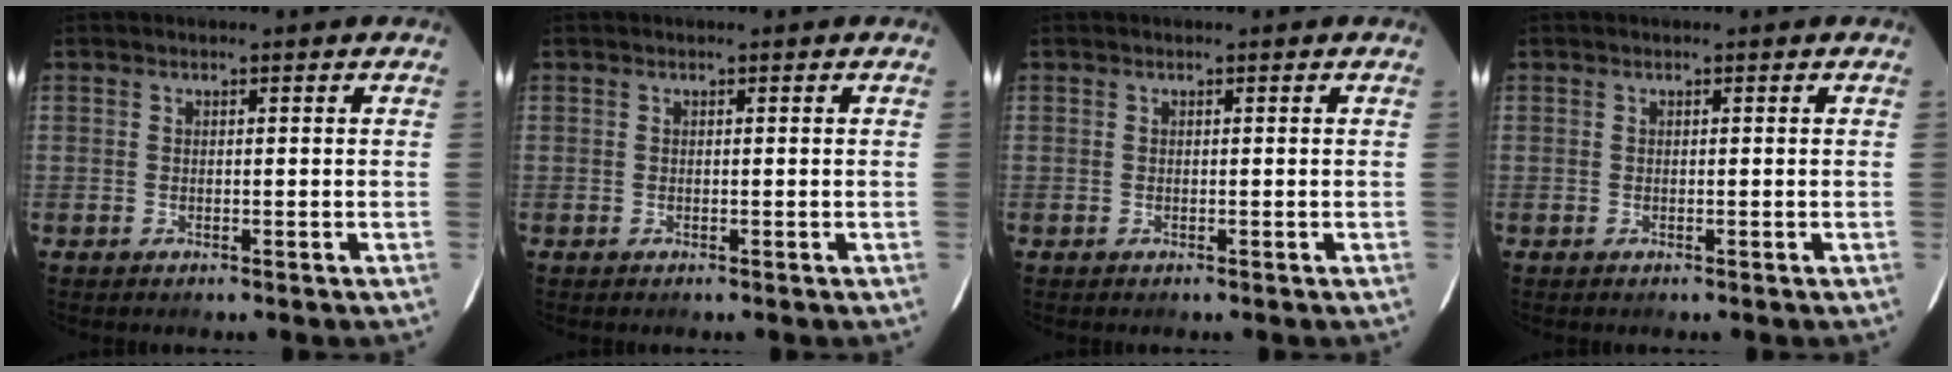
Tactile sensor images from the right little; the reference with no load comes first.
{"total": 0.0}
{"total": 0.0}
{"total": 0.0}